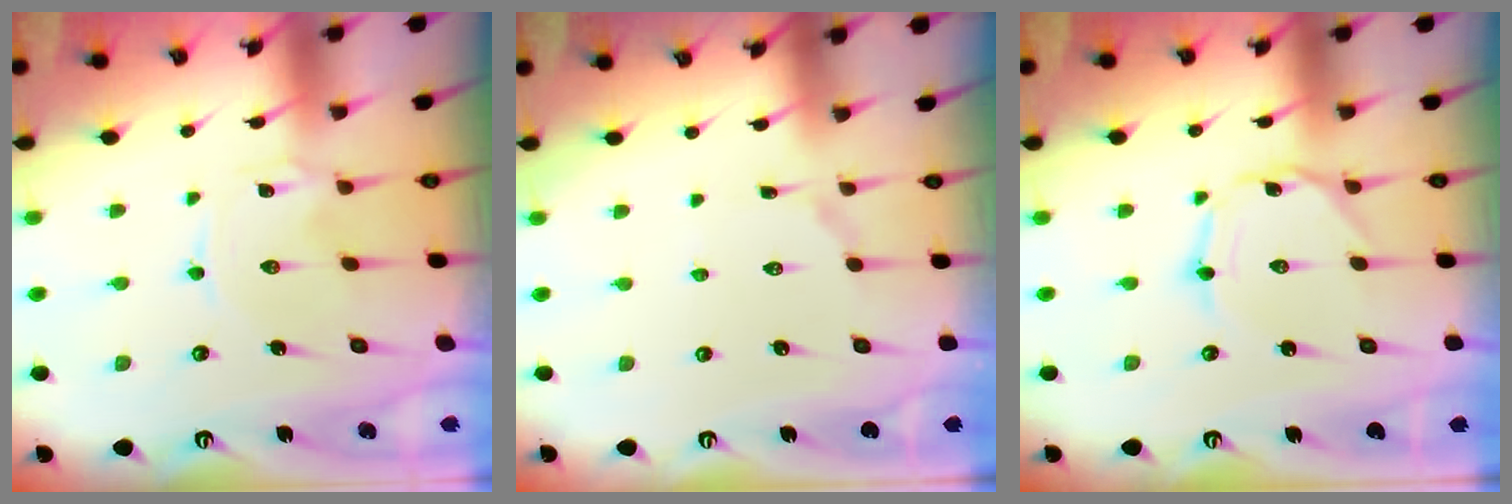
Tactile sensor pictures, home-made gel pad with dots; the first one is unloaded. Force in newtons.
{"total": 2.9, "press": 2.9, "slide": 0.3}
{"total": 1.0, "press": 0.9, "slide": 0.3}